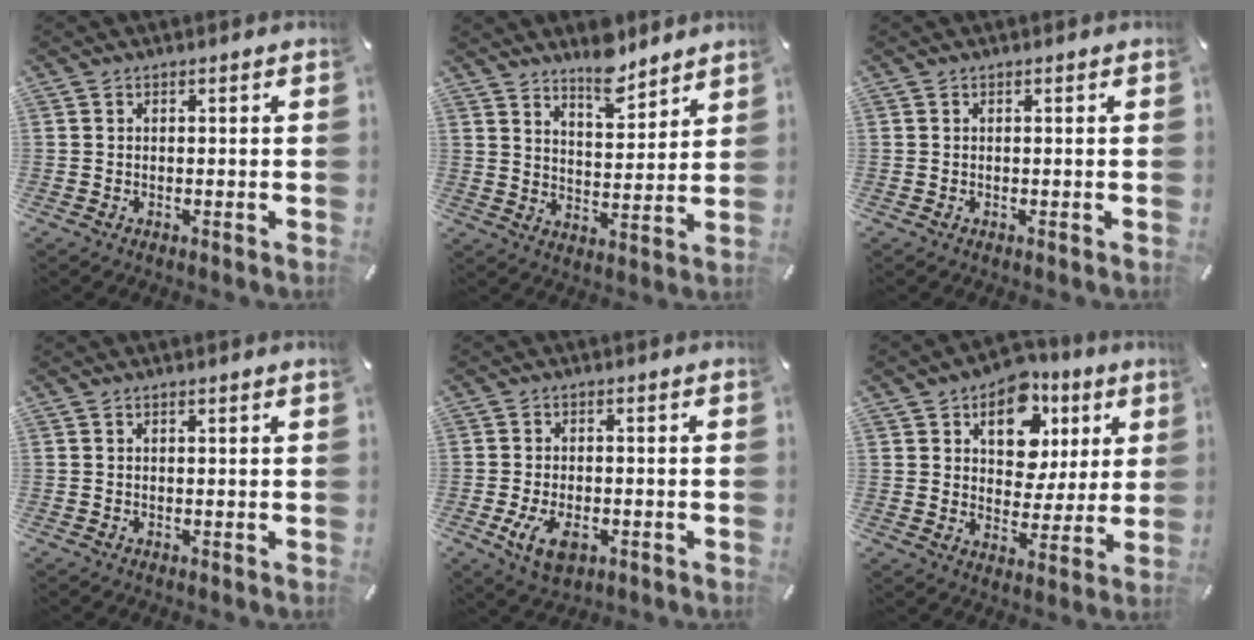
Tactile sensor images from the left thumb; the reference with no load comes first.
{"total": 9.0, "force": [7.9, 3.2, 2.9], "torque": [-0.036, -0.059, 0.141]}
{"total": 0.0}
{"total": 0.7, "force": [0.5, -0.1, 0.4], "torque": [-0.006, -0.003, 0.010]}
{"total": 6.3, "force": [-2.1, 3.7, 4.7], "torque": [-0.107, -0.005, -0.043]}
{"total": 13.1, "force": [6.5, 9.3, 6.5], "torque": [-0.092, -0.030, 0.114]}